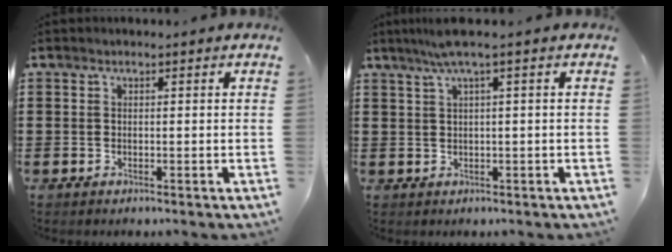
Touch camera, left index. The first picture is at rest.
{"total": 3.0, "force": [1.1, -0.3, 2.8], "torque": [-0.053, -0.002, 0.019]}